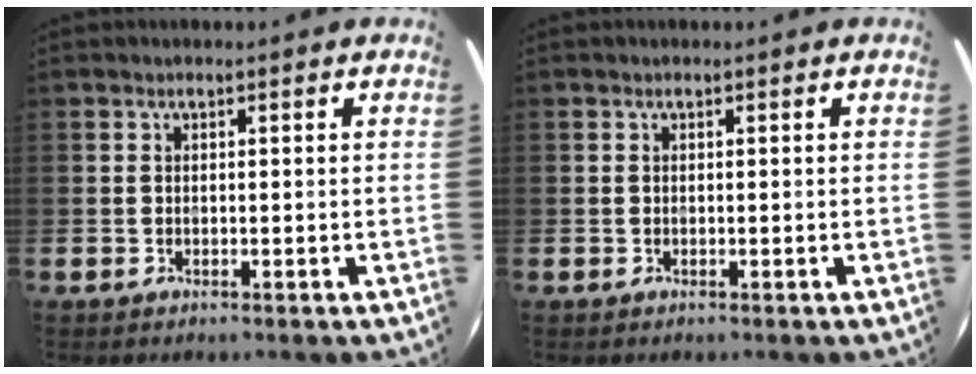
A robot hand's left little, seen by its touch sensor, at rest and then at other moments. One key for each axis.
{"total": 0.0}